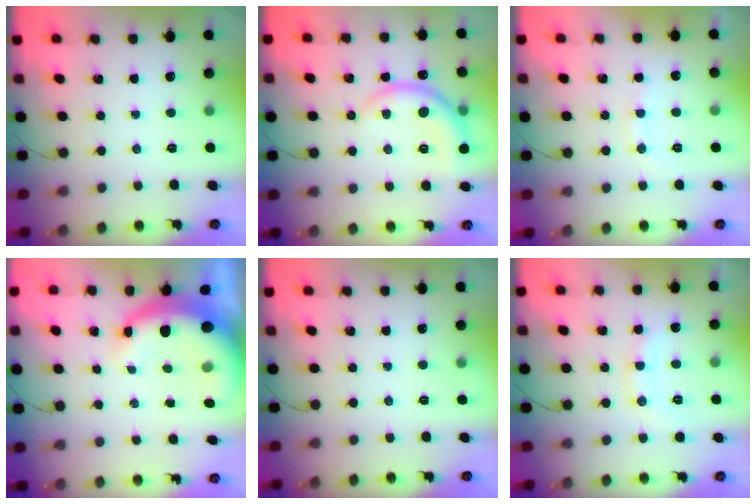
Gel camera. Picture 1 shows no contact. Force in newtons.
{"total": 8.7, "press": 8.7, "slide": 0.5}
{"total": 7.5, "press": 7.3, "slide": 1.5}
{"total": 9.6, "press": 9.4, "slide": 1.8}
{"total": 0.0}
{"total": 8.7, "press": 8.7, "slide": 0.5}